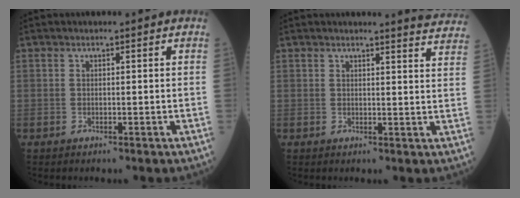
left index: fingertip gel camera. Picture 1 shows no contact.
{"total": 6.5, "force": [6.5, -0.1, 0.6], "torque": [-0.001, -0.040, 0.048]}